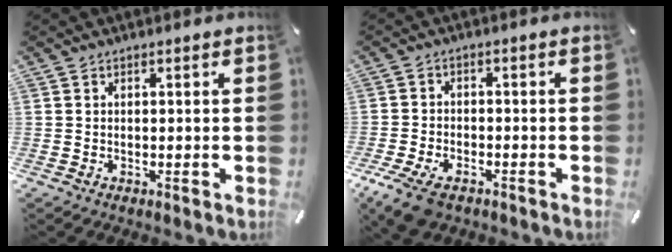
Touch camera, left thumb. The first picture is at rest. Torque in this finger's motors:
{"motor_torque": [0.39, 1.55, 0.58, 0.40, 0.10]}